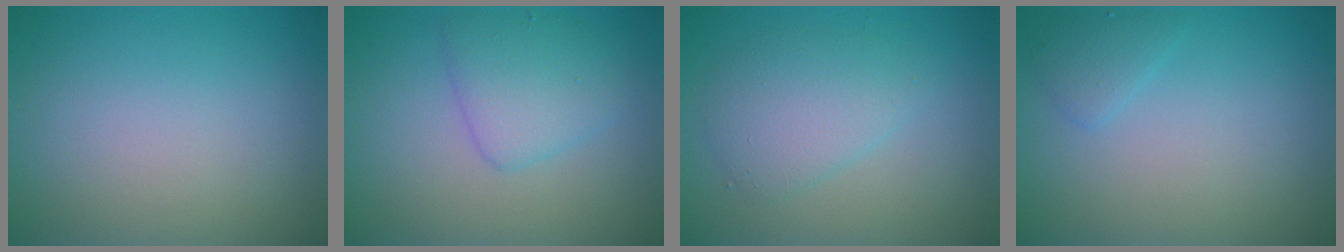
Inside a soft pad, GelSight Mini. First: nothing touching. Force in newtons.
{"total": 3.1, "press": 3.1, "slide": 0.1}
{"total": 3.2, "press": 3.2, "slide": 0.2}
{"total": 1.3, "press": 1.3, "slide": 0.1}